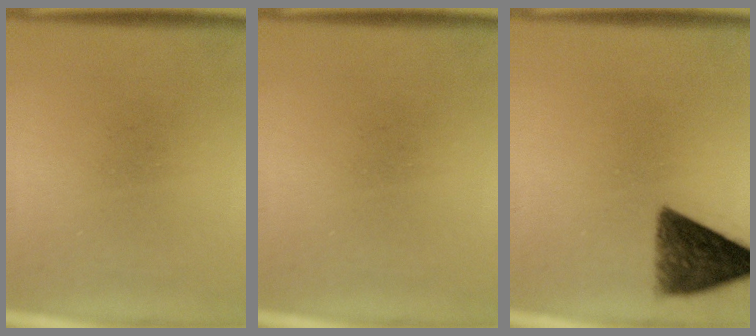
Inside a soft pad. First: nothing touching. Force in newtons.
{"total": 0.0}
{"total": 8.7}